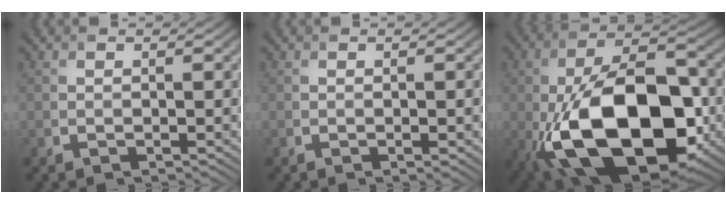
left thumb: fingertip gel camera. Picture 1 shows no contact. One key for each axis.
{"total": 1.1, "fx": -0.2, "fy": 0.2, "fz": 1.0, "tx": -0.015, "ty": 0.001, "tz": -0.003}
{"total": 19.5, "fx": -5.7, "fy": 10.8, "fz": 15.3, "tx": -0.286, "ty": -0.030, "tz": -0.092}